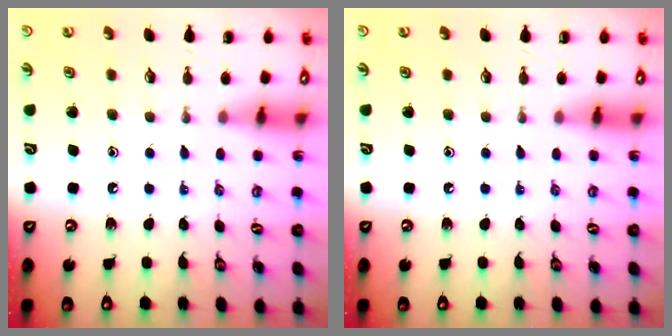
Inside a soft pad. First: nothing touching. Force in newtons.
{"total": 0.0}